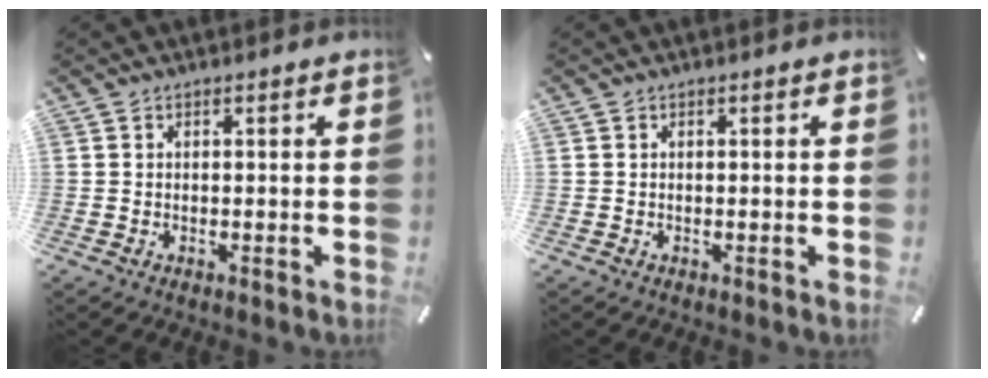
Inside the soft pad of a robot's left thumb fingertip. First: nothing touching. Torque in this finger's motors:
{"motor_torque": [0.01, 0.00, -0.07, 0.03, 0.00]}